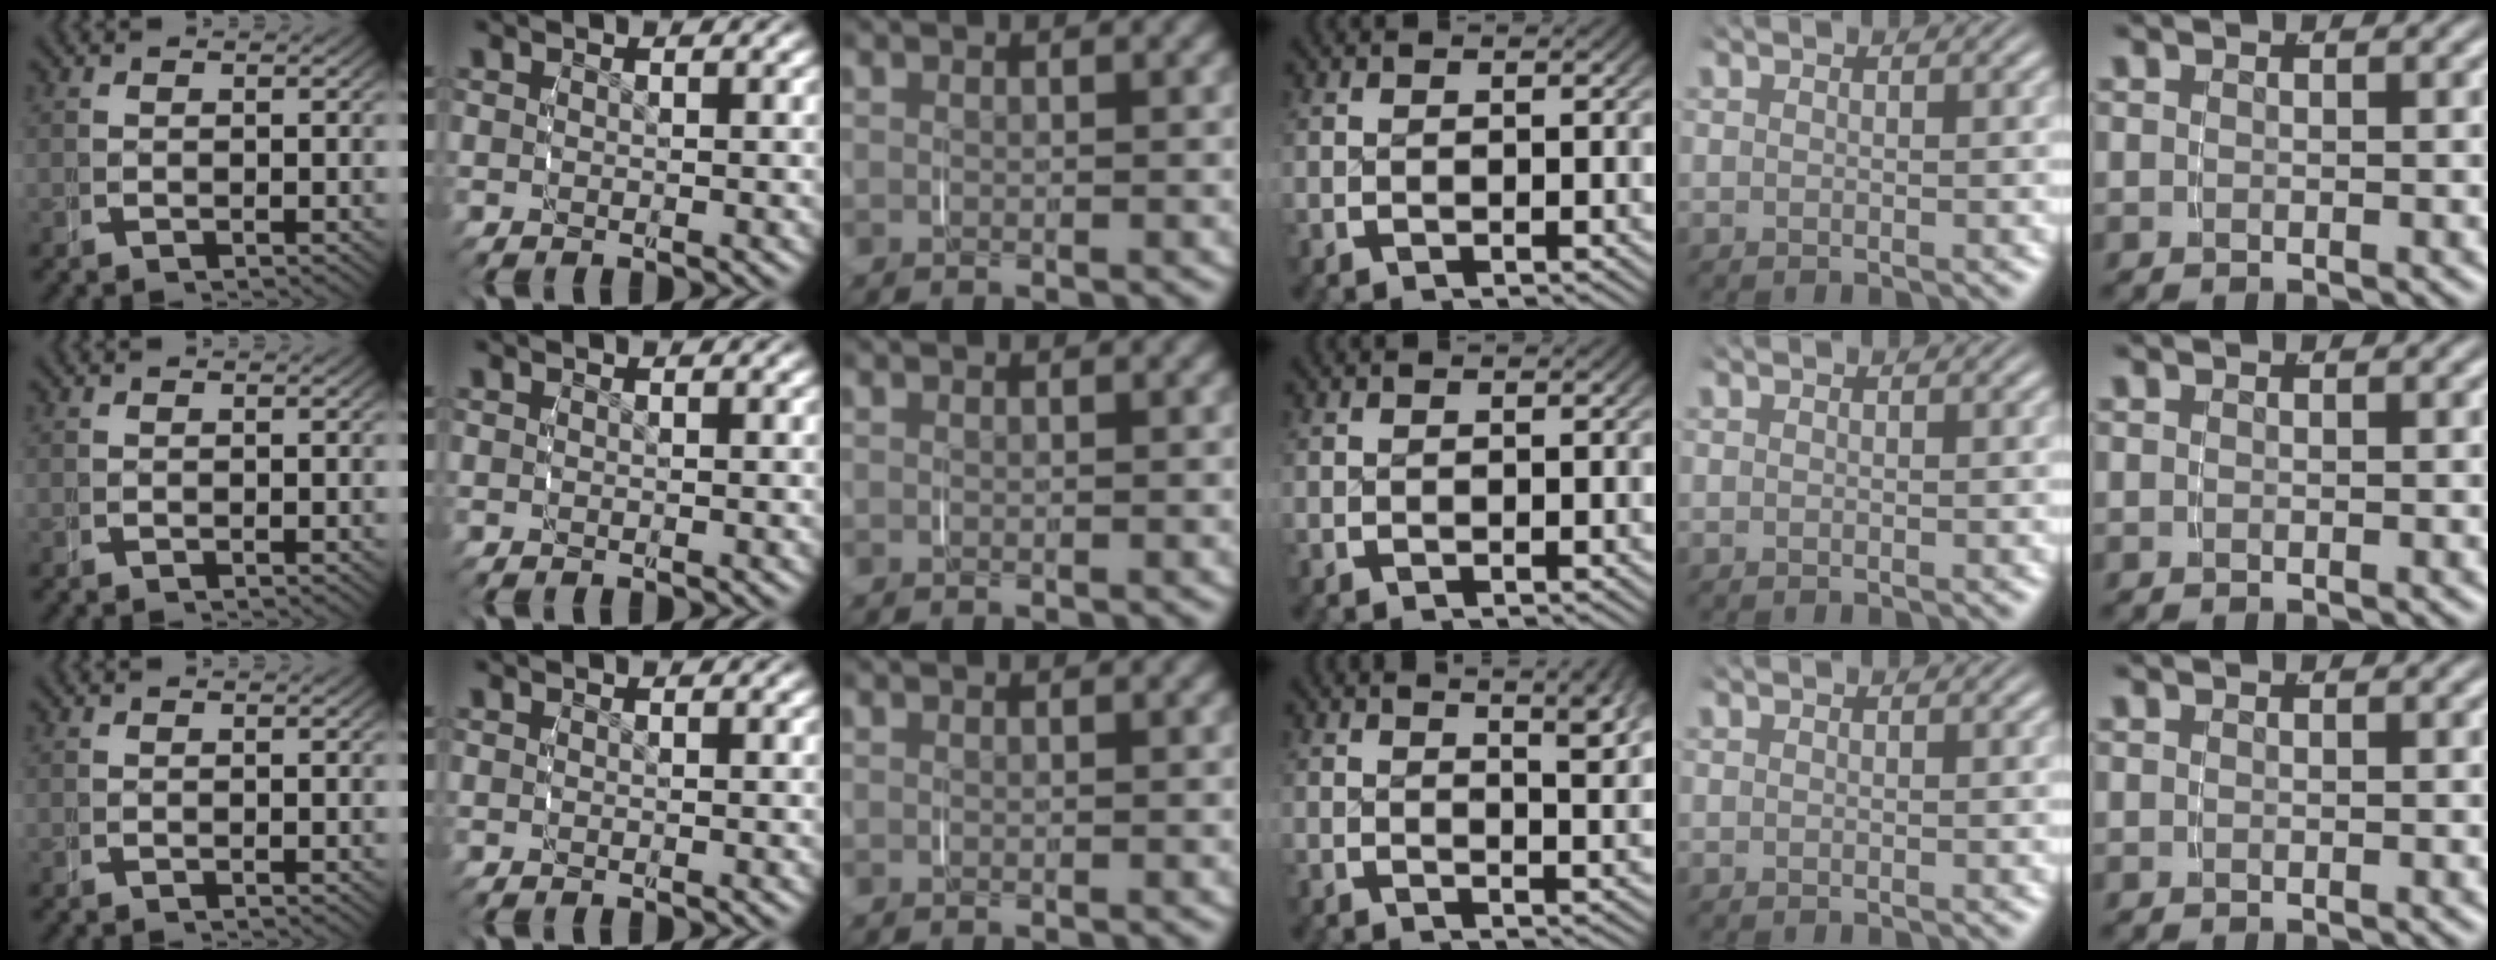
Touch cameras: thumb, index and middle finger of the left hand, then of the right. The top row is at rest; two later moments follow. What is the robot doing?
{"motion": "grasp_and_lifting", "object": "string"}